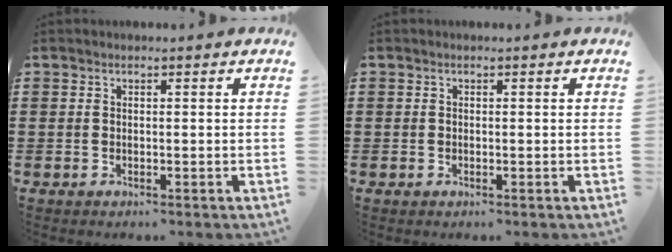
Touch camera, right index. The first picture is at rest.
{"total": 0.0}